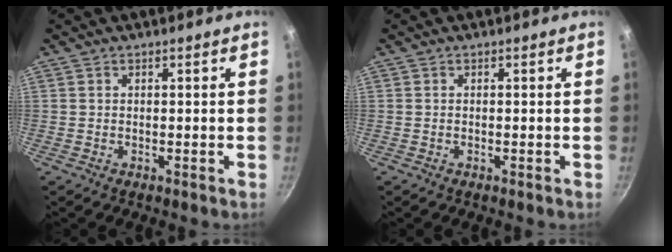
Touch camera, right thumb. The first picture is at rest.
{"total": 0.0}